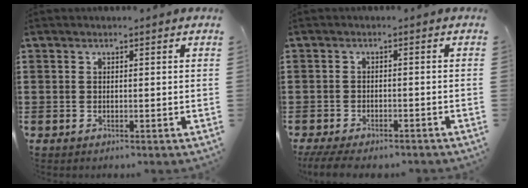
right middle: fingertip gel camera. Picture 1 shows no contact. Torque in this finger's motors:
{"motor_torque": [0.90, -0.15, 0.24, 0.16]}